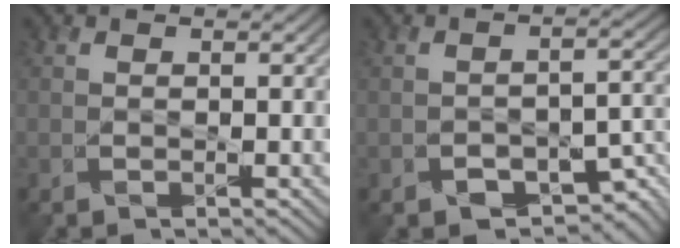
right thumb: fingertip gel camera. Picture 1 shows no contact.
{"total": 6.2, "force": [-3.5, 3.2, 4.0], "torque": [-0.054, -0.014, -0.050]}